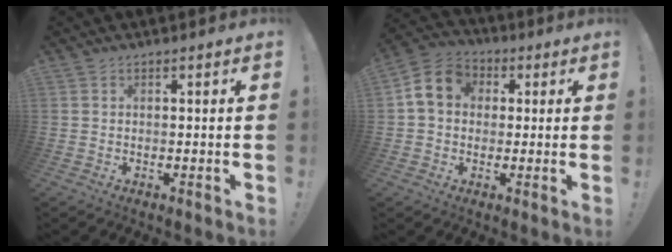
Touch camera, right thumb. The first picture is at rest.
{"total": 10.0, "force": [1.8, 8.4, 5.1], "torque": [-0.070, 0.013, 0.042]}